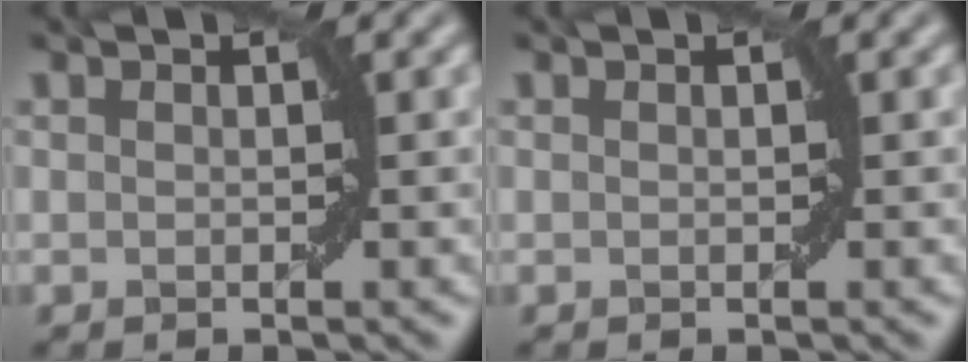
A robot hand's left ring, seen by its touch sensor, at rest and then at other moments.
{"total": 0.0}